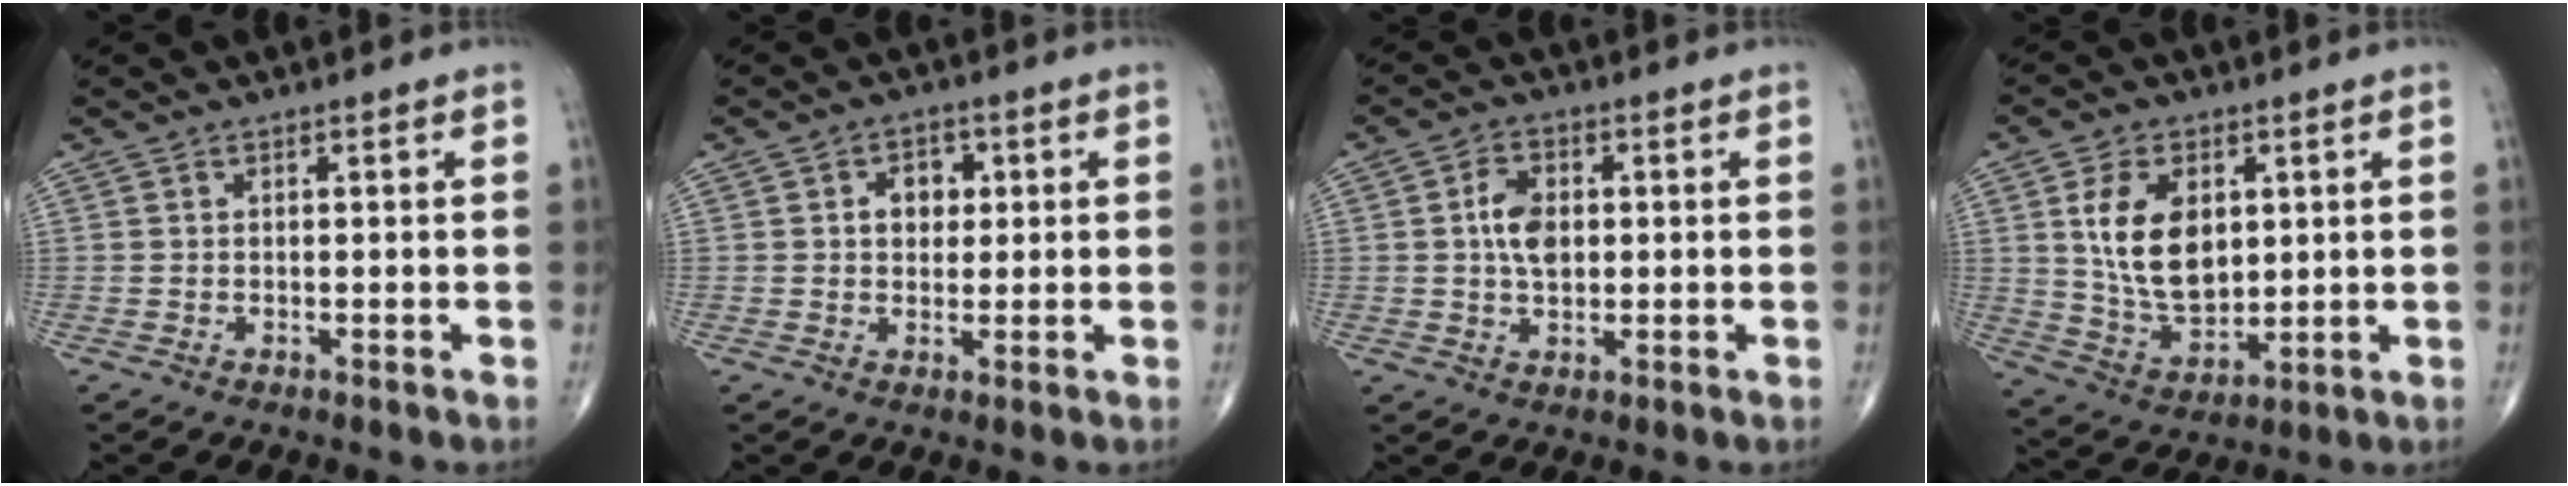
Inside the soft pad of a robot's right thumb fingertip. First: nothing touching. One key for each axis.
{"total": 4.7, "fx": 0.9, "fy": 3.6, "fz": 2.9, "tx": -0.017, "ty": 0.003, "tz": 0.011}
{"total": 6.2, "fx": 0.7, "fy": 4.0, "fz": 4.7, "tx": -0.074, "ty": 0.004, "tz": 0.007}
{"total": 13.5, "fx": 2.9, "fy": 8.4, "fz": 10.2, "tx": -0.162, "ty": -0.019, "tz": 0.064}